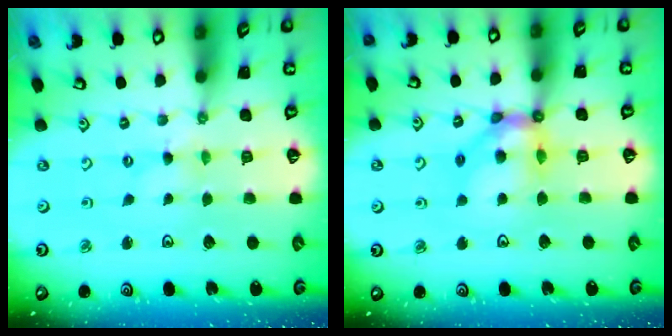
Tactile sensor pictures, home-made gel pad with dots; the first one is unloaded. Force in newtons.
{"total": 12.4, "press": 12.3, "slide": 1.5}